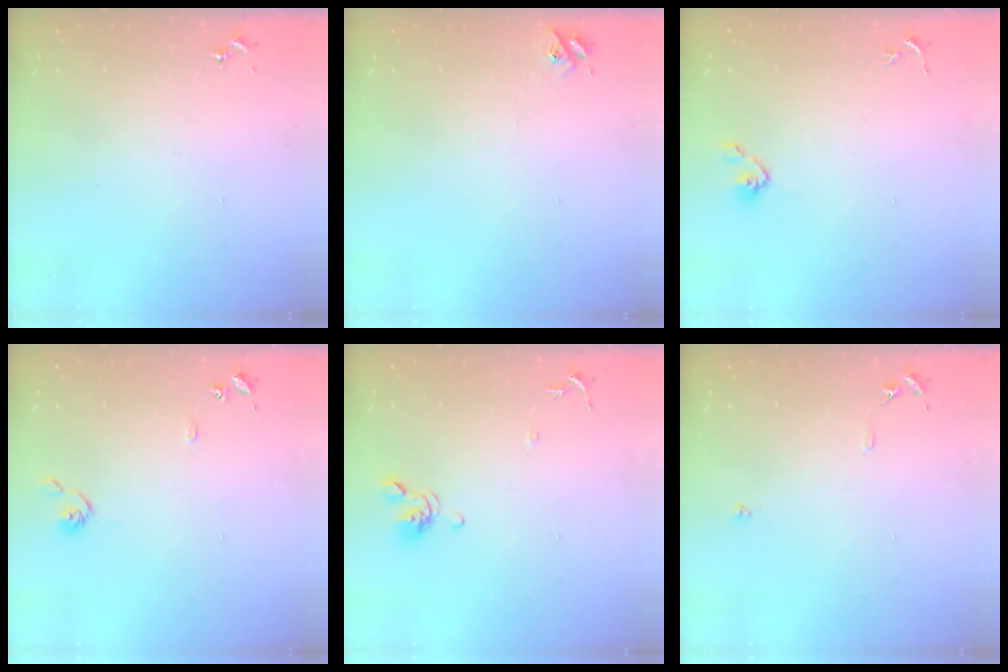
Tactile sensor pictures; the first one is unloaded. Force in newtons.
{"total": 2.8, "press": 2.8, "slide": 0.3}
{"total": 4.8, "press": 4.4, "slide": 2.0}
{"total": 6.8, "press": 6.8, "slide": 0.6}
{"total": 8.1, "press": 8.0, "slide": 1.5}
{"total": 6.3, "press": 6.3, "slide": 0.6}